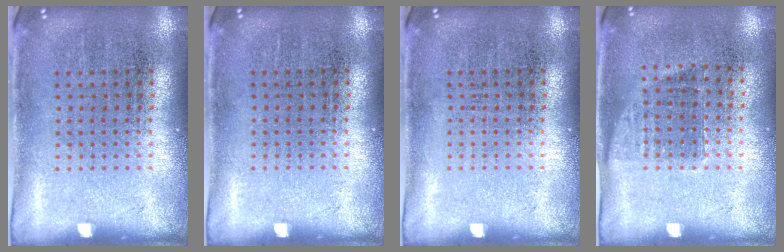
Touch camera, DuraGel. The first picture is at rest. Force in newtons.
{"total": 0.0}
{"total": 0.0}
{"total": 0.7, "press": 0.7, "slide": 0.4}